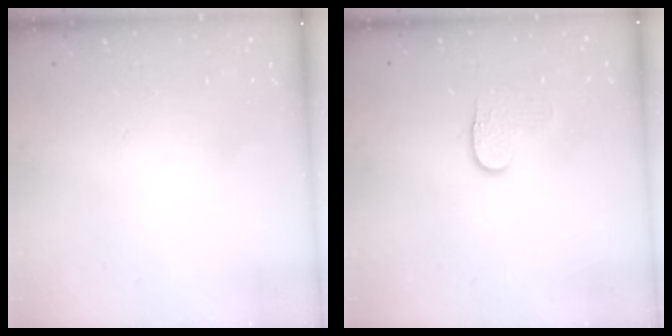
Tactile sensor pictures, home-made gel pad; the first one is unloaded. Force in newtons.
{"total": 3.8, "press": 3.8, "slide": 0.4}